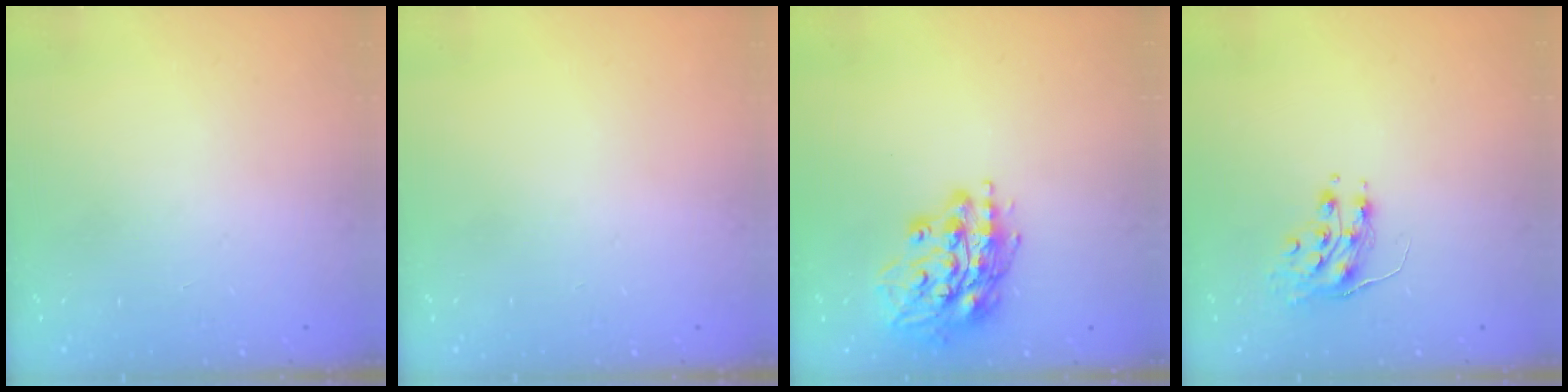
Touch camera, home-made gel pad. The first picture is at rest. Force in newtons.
{"total": 0.0}
{"total": 16.0, "press": 16.0, "slide": 1.4}
{"total": 8.9, "press": 8.9, "slide": 0.3}